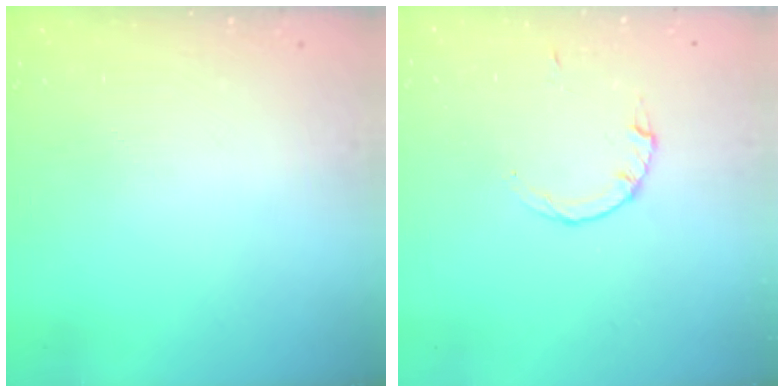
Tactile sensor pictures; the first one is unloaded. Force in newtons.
{"total": 2.2, "press": 2.1, "slide": 0.3}